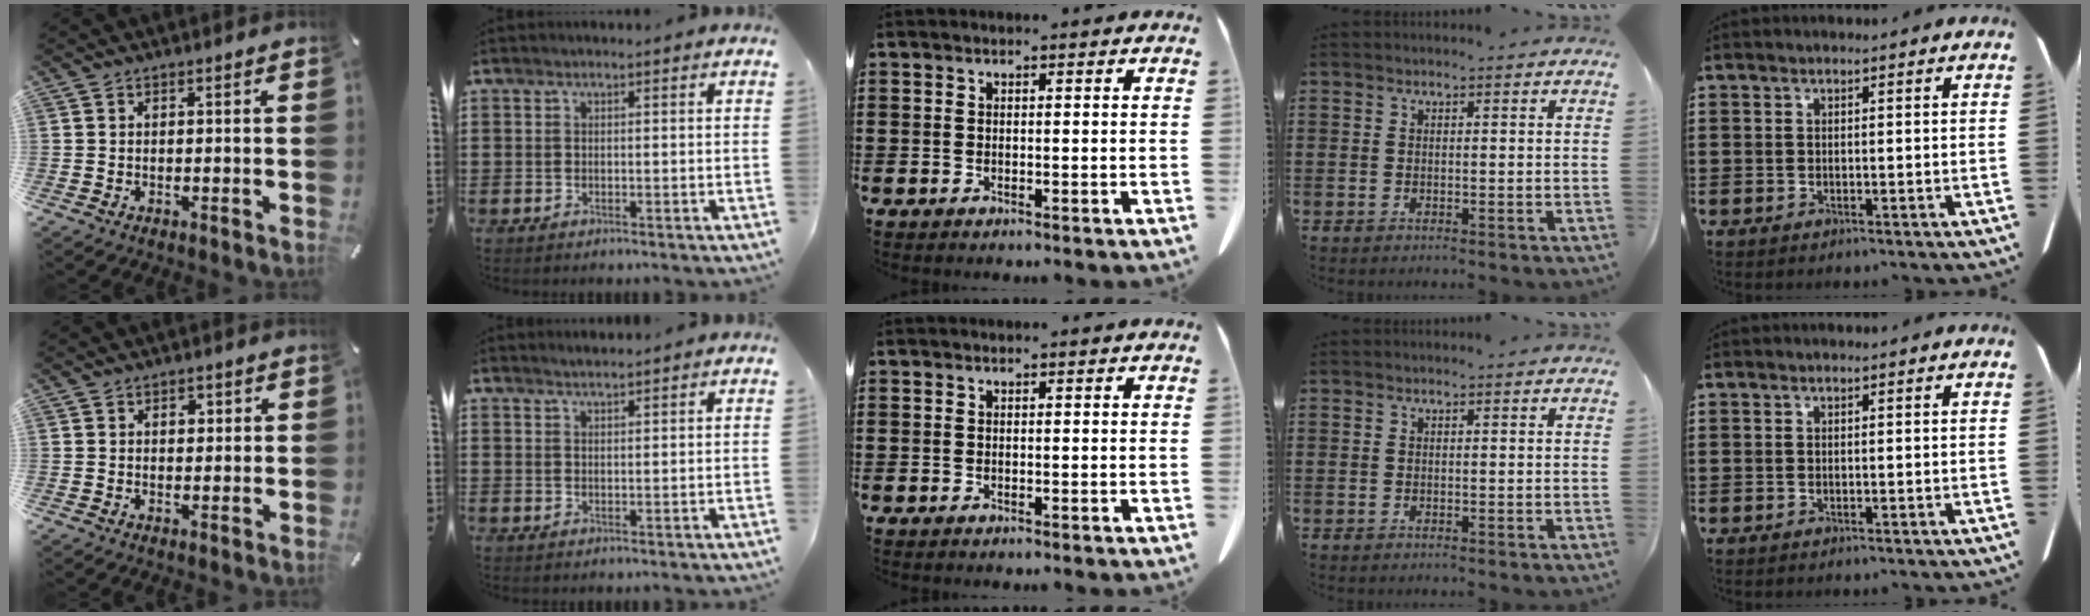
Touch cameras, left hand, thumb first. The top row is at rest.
{"thumb": {"total": 2.0, "force": [0.6, 1.5, 1.1], "torque": [-0.001, -0.002, 0.002]}, "index": {"total": 1.2, "force": [1.2, -0.1, 0.2], "torque": [-0.006, 0.001, 0.023]}}